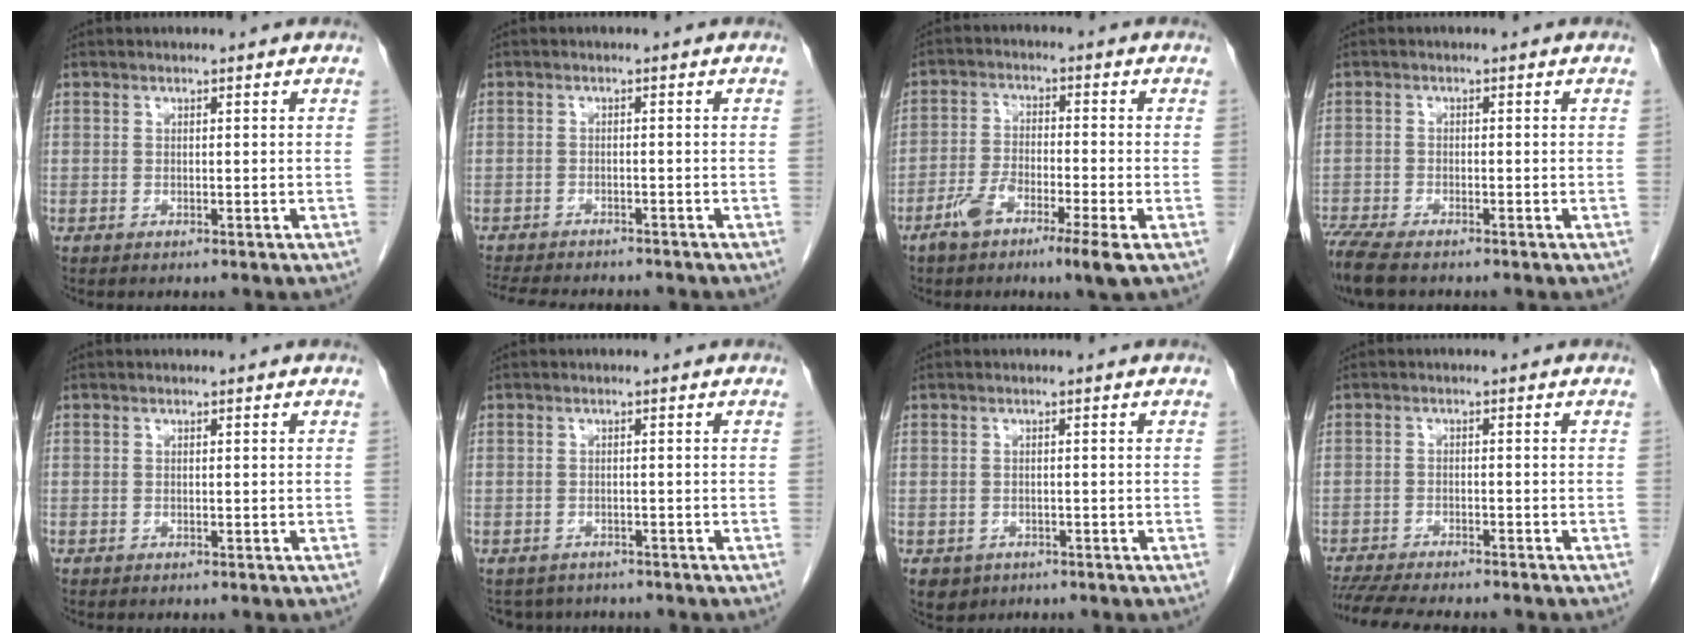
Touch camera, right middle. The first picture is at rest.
{"total": 11.3, "force": [-10.0, 2.9, 4.3], "torque": [-0.081, -0.008, -0.136]}
{"total": 7.4, "force": [-4.3, 0.6, 6.0], "torque": [-0.120, -0.005, -0.081]}
{"total": 6.6, "force": [-5.4, 1.5, 3.5], "torque": [-0.074, -0.018, -0.098]}
{"total": 0.0}
{"total": 4.6, "force": [-4.0, 2.1, 0.2], "torque": [0.003, 0.000, -0.054]}
{"total": 2.9, "force": [-1.6, 2.3, 0.6], "torque": [-0.010, 0.001, -0.020]}
{"total": 12.2, "force": [-10.8, 2.0, 5.4], "torque": [-0.086, -0.015, -0.154]}